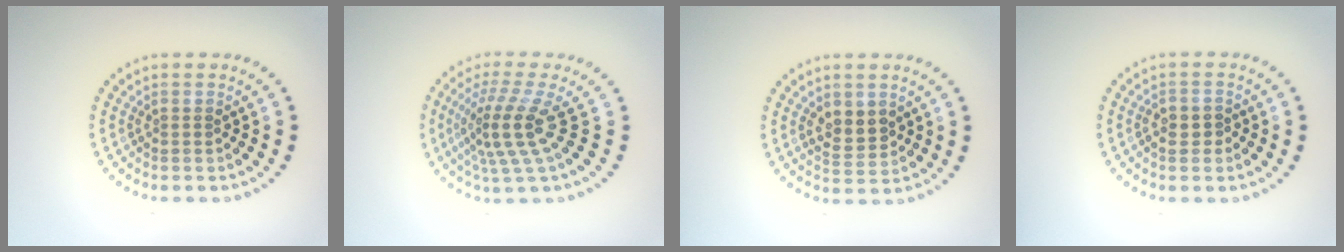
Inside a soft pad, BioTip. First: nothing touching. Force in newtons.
{"total": 4.3, "press": 3.0, "slide": 3.1}
{"total": 2.4, "press": 2.3, "slide": 0.7}
{"total": 1.3, "press": 1.2, "slide": 0.4}